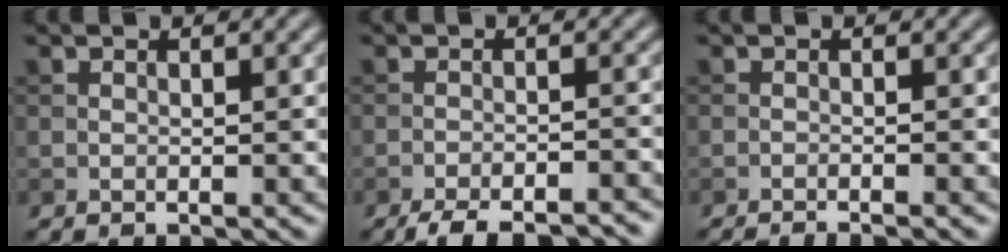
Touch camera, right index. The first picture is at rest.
{"total": 6.7, "force": [-6.0, 1.3, 2.6], "torque": [-0.044, -0.009, -0.083]}
{"total": 2.2, "force": [-1.8, 0.3, 1.3], "torque": [-0.015, 0.002, -0.035]}